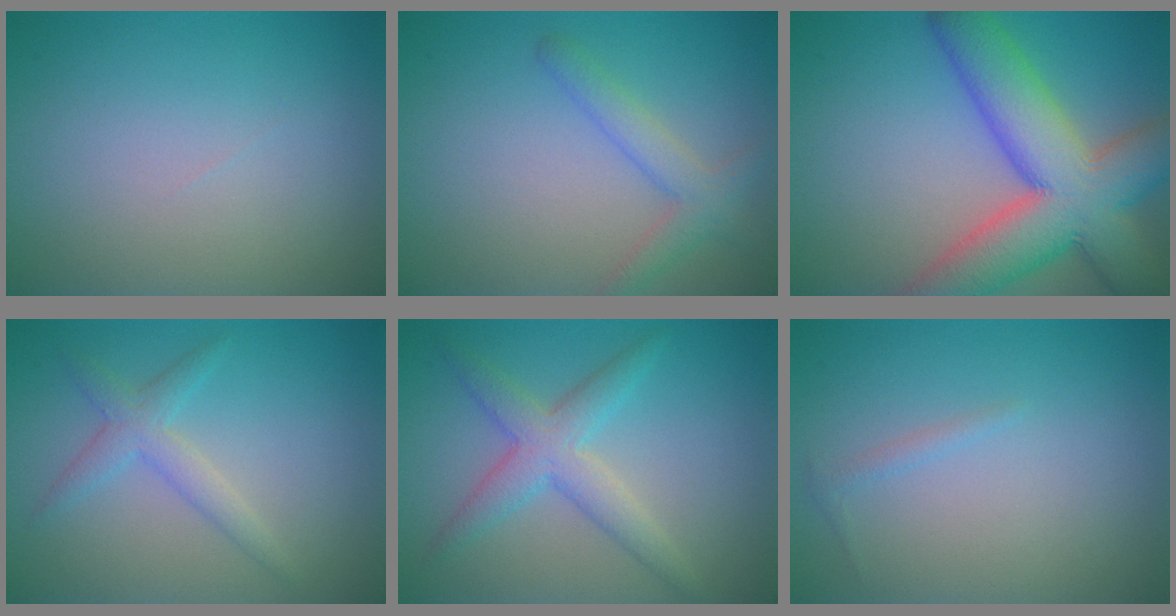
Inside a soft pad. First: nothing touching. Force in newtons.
{"total": 2.7, "press": 2.7, "slide": 0.2}
{"total": 11.8, "press": 11.8, "slide": 0.9}
{"total": 2.4, "press": 2.4, "slide": 0.2}
{"total": 3.9, "press": 3.9, "slide": 0.1}
{"total": 0.6, "press": 0.6, "slide": 0.1}